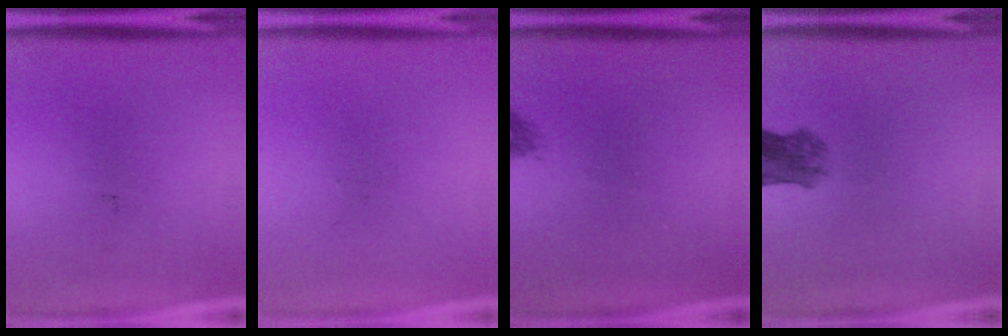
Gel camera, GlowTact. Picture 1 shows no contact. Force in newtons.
{"total": 0.0}
{"total": 0.9}
{"total": 4.1}